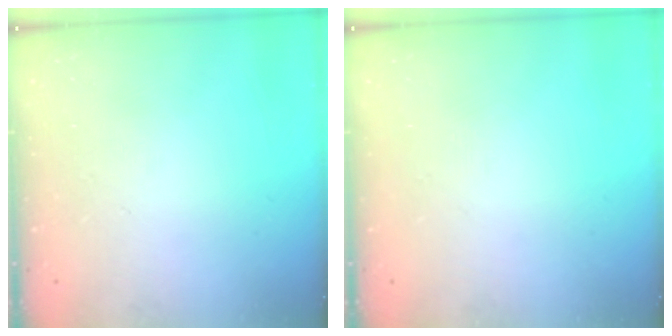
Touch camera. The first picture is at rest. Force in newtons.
{"total": 0.0}